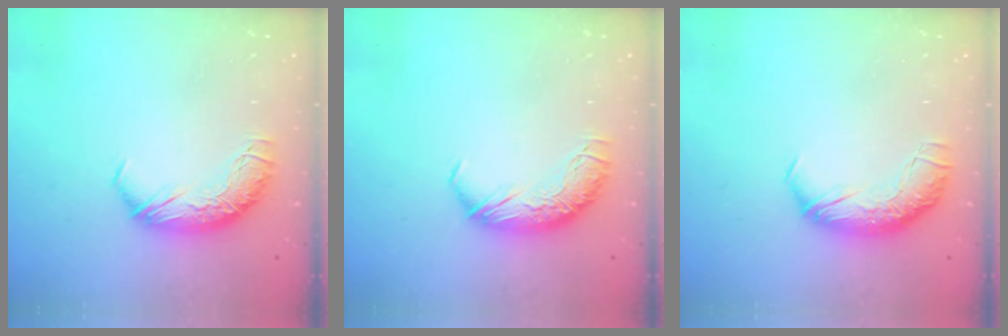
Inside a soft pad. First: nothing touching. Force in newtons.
{"total": 0.0}
{"total": 2.3, "press": 0.9, "slide": 2.2}